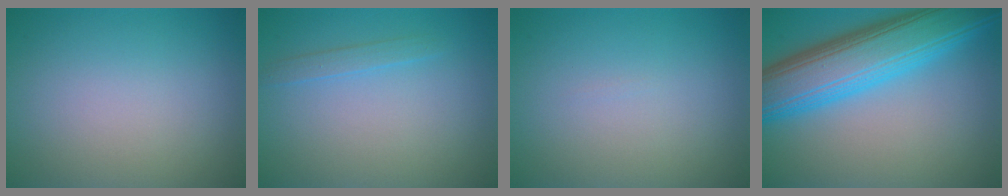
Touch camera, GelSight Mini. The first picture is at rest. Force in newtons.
{"total": 1.1, "press": 1.1, "slide": 0.1}
{"total": 0.0}
{"total": 9.6, "press": 9.6, "slide": 0.3}